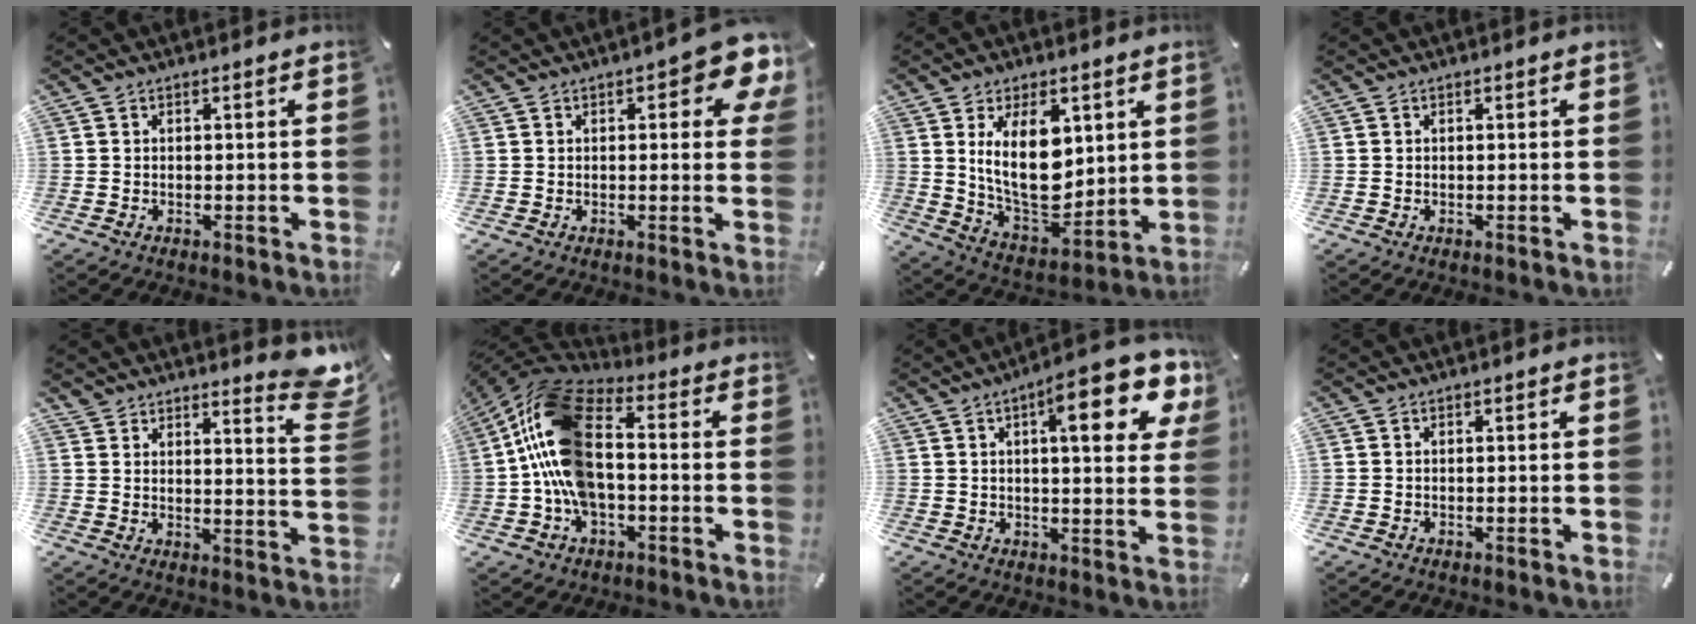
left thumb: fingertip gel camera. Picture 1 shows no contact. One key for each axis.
{"total": 7.4, "fx": 2.6, "fy": 3.2, "fz": 6.2, "tx": -0.072, "ty": -0.009, "tz": 0.037}
{"total": 17.3, "fx": 4.9, "fy": 9.8, "fz": 13.4, "tx": -0.250, "ty": -0.032, "tz": 0.083}
{"total": 0.0}
{"total": 8.7, "fx": 6.9, "fy": 3.3, "fz": 4.1, "tx": -0.052, "ty": -0.052, "tz": 0.121}
{"total": 17.2, "fx": -1.3, "fy": 11.2, "fz": 13.1, "tx": -0.280, "ty": 0.014, "tz": -0.028}
{"total": 15.0, "fx": 6.9, "fy": 4.8, "fz": 12.4, "tx": -0.162, "ty": -0.029, "tz": 0.103}
{"total": 0.0}